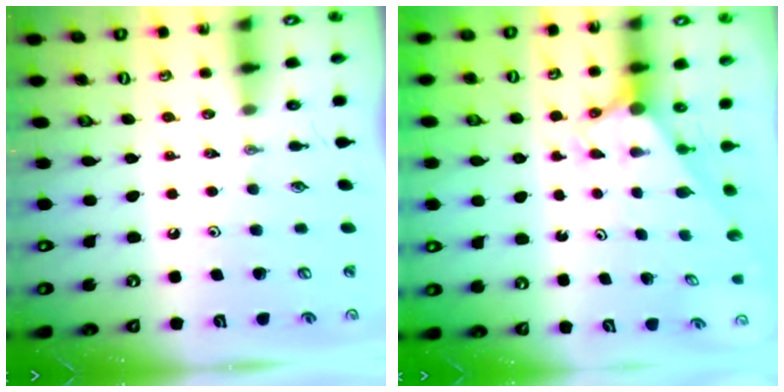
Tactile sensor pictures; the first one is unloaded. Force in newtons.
{"total": 2.8, "press": 2.8, "slide": 0.0}